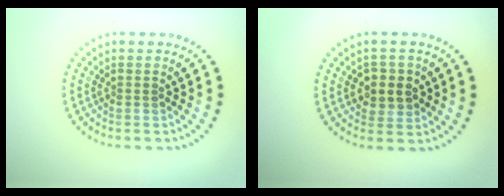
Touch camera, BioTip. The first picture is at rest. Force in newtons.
{"total": 2.7, "press": 2.6, "slide": 0.7}